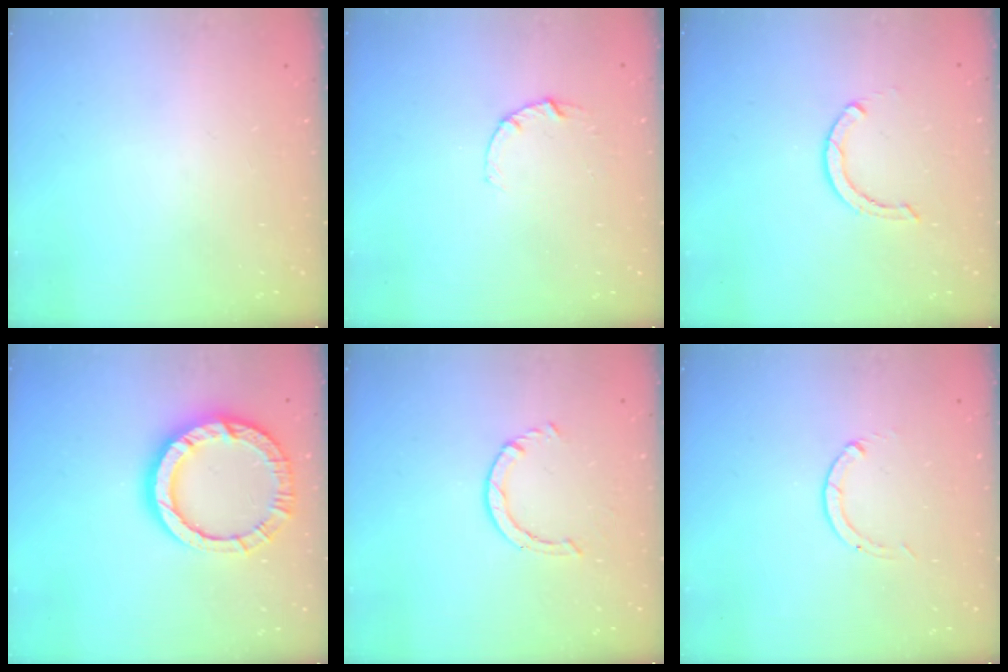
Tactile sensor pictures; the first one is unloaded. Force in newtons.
{"total": 3.2, "press": 3.2, "slide": 0.4}
{"total": 2.6, "press": 2.6, "slide": 0.1}
{"total": 15.0, "press": 14.9, "slide": 1.9}
{"total": 2.5, "press": 2.5, "slide": 0.3}
{"total": 0.0}